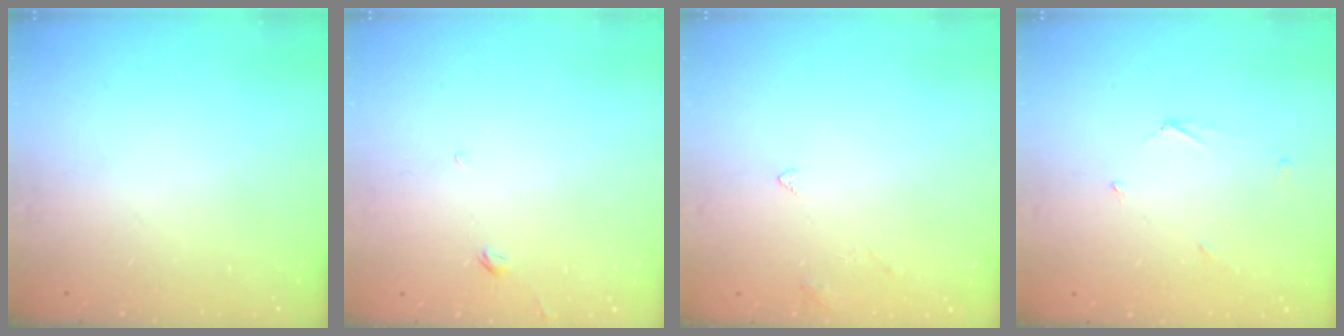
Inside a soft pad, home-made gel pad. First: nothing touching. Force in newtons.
{"total": 2.0, "press": 1.9, "slide": 0.5}
{"total": 2.1, "press": 2.1, "slide": 0.4}
{"total": 2.4, "press": 2.4, "slide": 0.2}